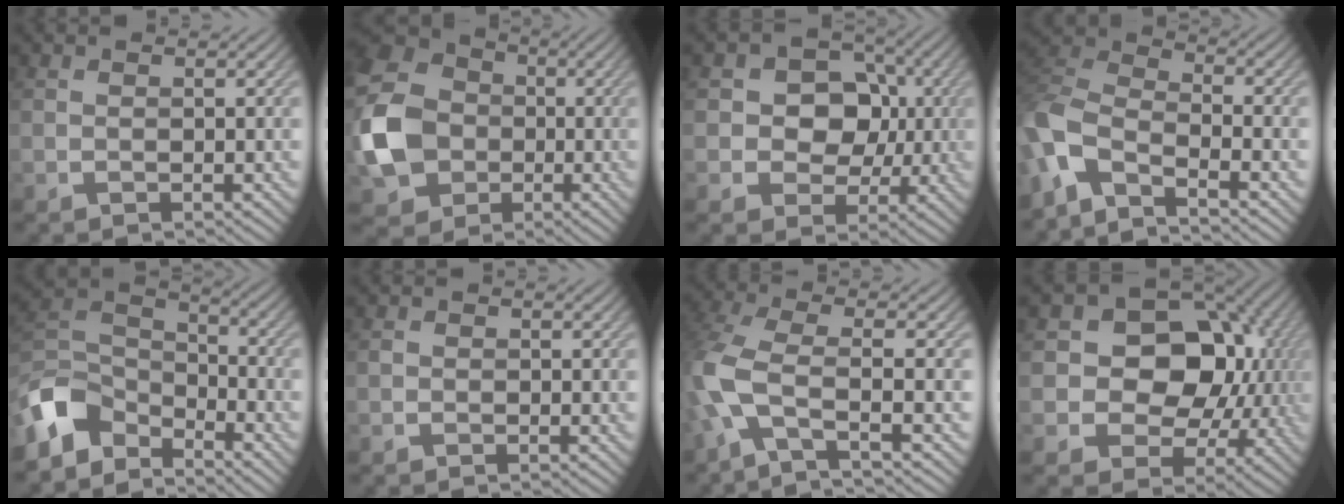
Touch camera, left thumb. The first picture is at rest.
{"total": 11.4, "force": [-2.0, 9.6, 6.0], "torque": [-0.162, -0.001, -0.052]}
{"total": 8.4, "force": [0.4, 6.9, 4.8], "torque": [-0.076, 0.009, -0.013]}
{"total": 9.4, "force": [-6.2, 3.7, 6.0], "torque": [-0.141, -0.016, -0.138]}
{"total": 8.6, "force": [-6.3, 4.5, 3.8], "torque": [-0.090, -0.002, -0.145]}
{"total": 0.8, "force": [-0.4, 0.7, 0.2], "torque": [-0.003, -0.004, -0.011]}
{"total": 8.4, "force": [-2.9, 2.7, 7.4], "torque": [-0.177, 0.001, -0.079]}
{"total": 14.2, "force": [1.6, 11.1, 8.7], "torque": [-0.123, 0.012, 0.008]}